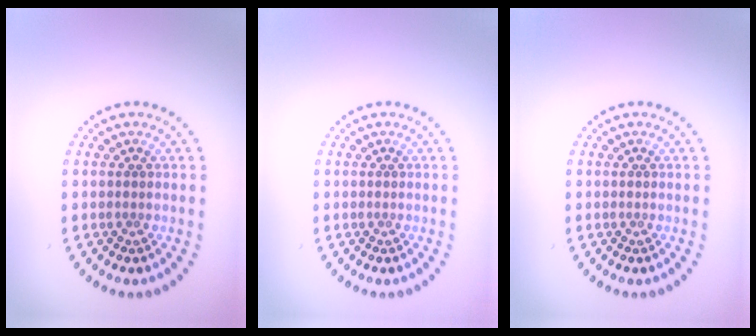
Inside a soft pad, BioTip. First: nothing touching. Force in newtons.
{"total": 0.0}
{"total": 0.0}